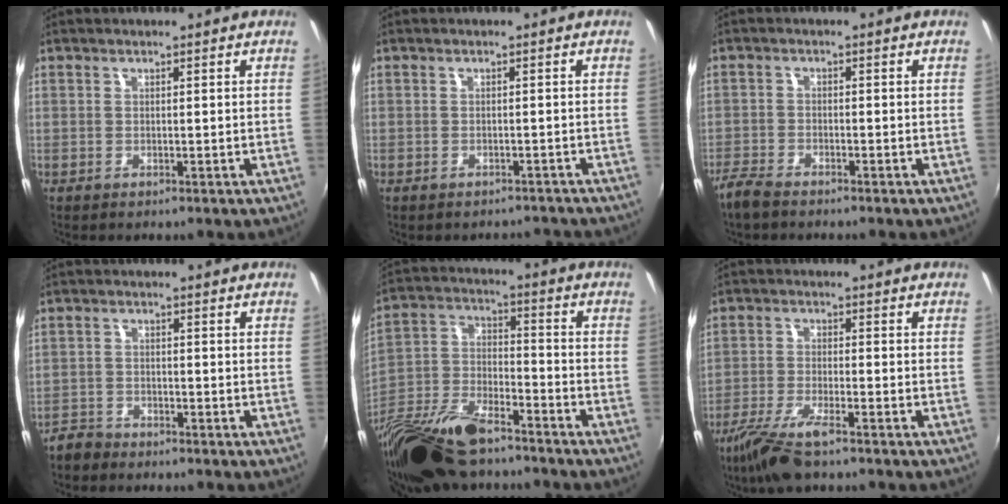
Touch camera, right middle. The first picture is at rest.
{"total": 4.8, "force": [-4.4, 1.7, 0.9], "torque": [-0.013, 0.000, -0.046]}
{"total": 4.1, "force": [-3.6, 1.0, 1.6], "torque": [-0.052, -0.011, -0.075]}
{"total": 3.5, "force": [-3.2, 1.5, 0.4], "torque": [-0.020, 0.002, -0.064]}
{"total": 21.2, "force": [-15.5, 7.8, 12.1], "torque": [-0.270, -0.035, -0.285]}
{"total": 8.6, "force": [-6.2, 1.6, 5.7], "torque": [-0.134, -0.022, -0.121]}